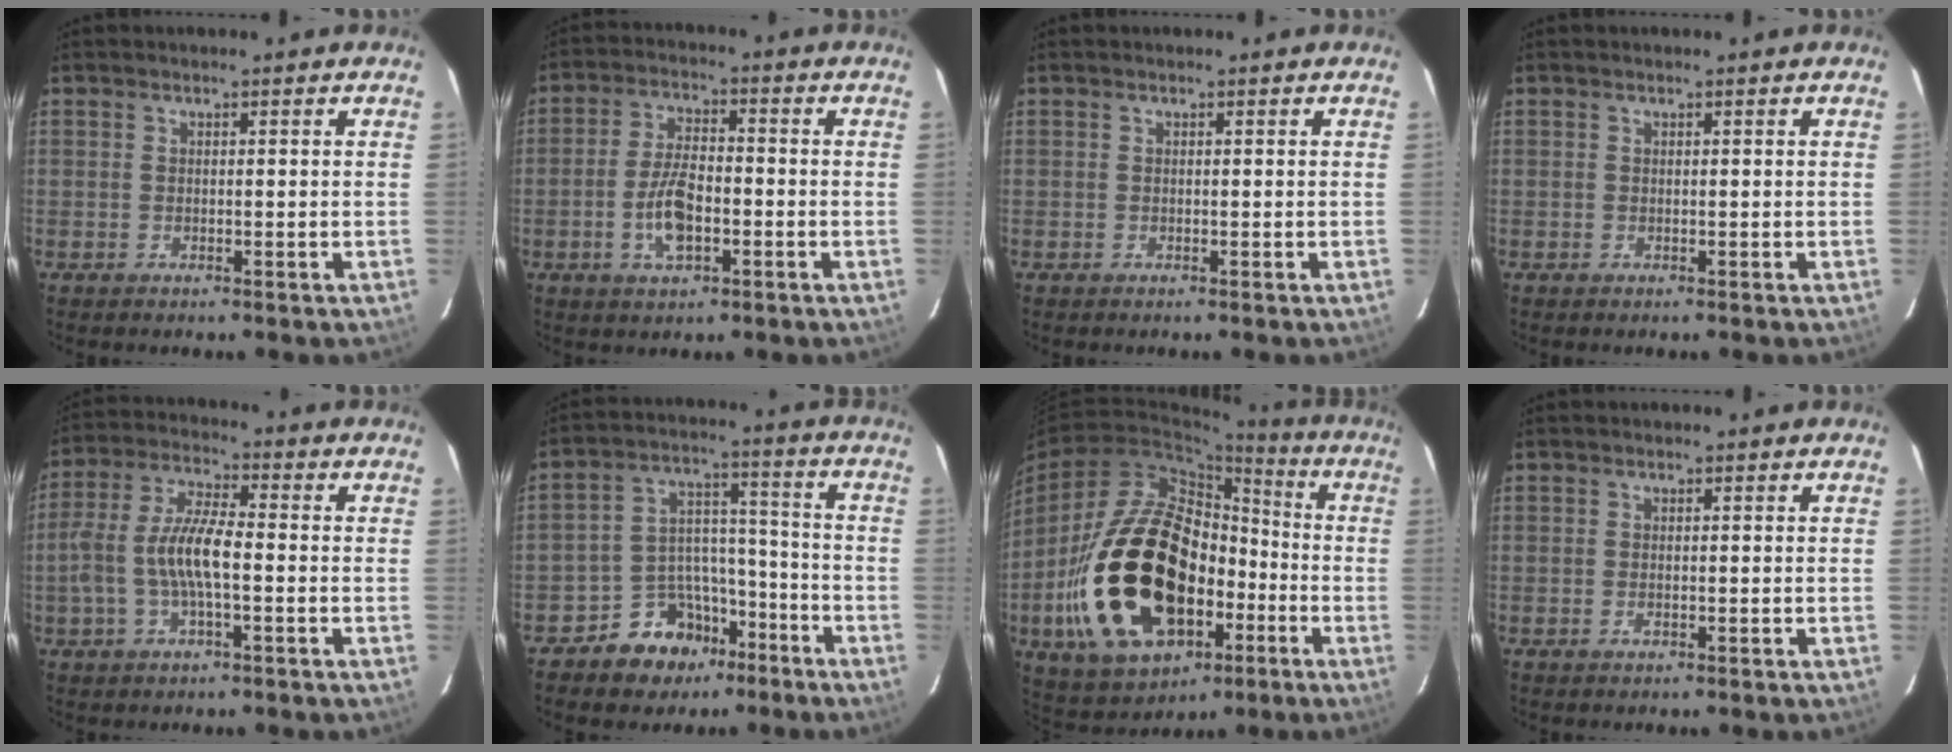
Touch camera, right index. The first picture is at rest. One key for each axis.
{"total": 7.9, "fx": -2.6, "fy": 3.5, "fz": 6.6, "tx": -0.133, "ty": 0.004, "tz": -0.046}
{"total": 0.0}
{"total": 0.0}
{"total": 10.0, "fx": -1.9, "fy": 2.9, "fz": 9.3, "tx": -0.197, "ty": 0.007, "tz": -0.037}
{"total": 10.6, "fx": -7.2, "fy": 7.4, "fz": 2.5, "tx": -0.051, "ty": 0.048, "tz": -0.107}
{"total": 27.9, "fx": -8.0, "fy": 17.4, "fz": 20.3, "tx": -0.411, "ty": 0.011, "tz": -0.106}
{"total": 0.8, "fx": -0.3, "fy": 0.4, "fz": 0.6, "tx": -0.013, "ty": -0.003, "tz": -0.005}